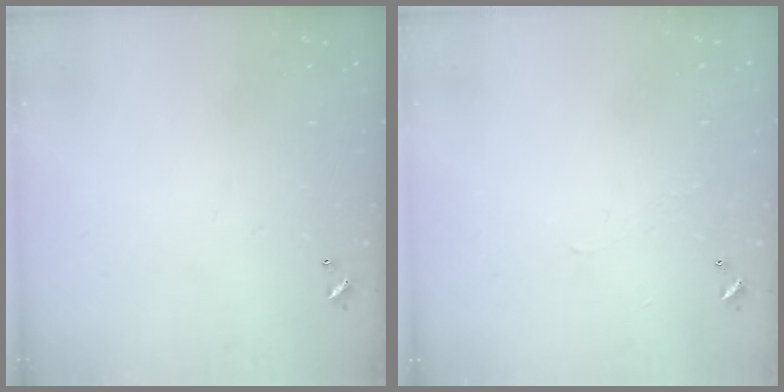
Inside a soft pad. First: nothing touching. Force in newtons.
{"total": 0.9, "press": 0.8, "slide": 0.5}